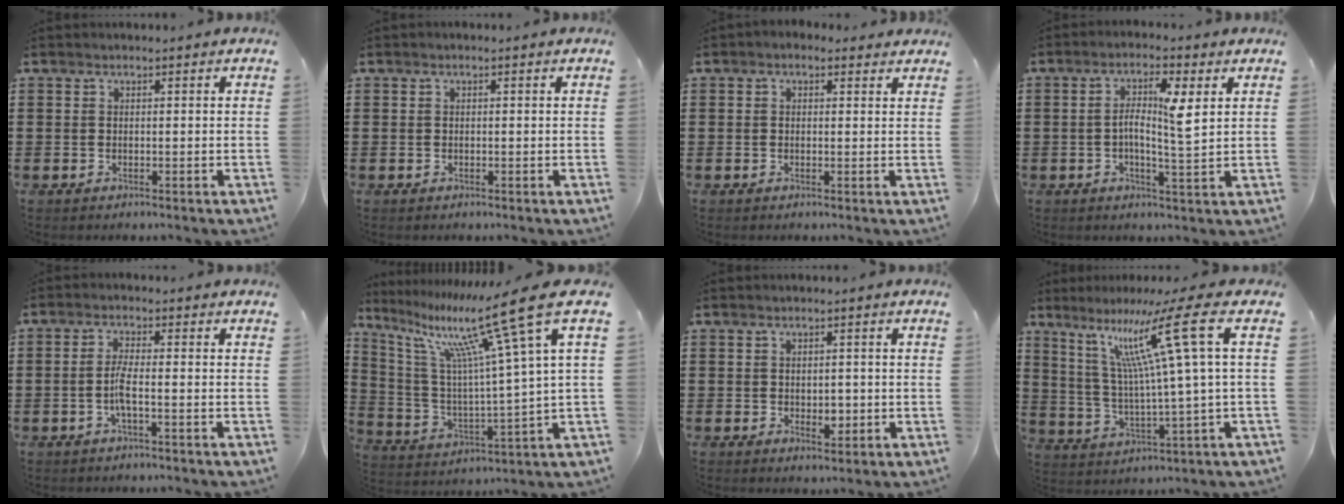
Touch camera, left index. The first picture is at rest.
{"total": 0.0}
{"total": 1.2, "force": [0.5, 1.0, 0.5], "torque": [-0.013, 0.007, 0.009]}
{"total": 6.4, "force": [1.2, 0.8, 6.2], "torque": [-0.115, 0.000, 0.013]}
{"total": 3.7, "force": [-1.2, 0.5, 3.4], "torque": [-0.076, -0.004, -0.028]}
{"total": 17.1, "force": [10.3, 1.2, 13.6], "torque": [-0.271, -0.052, 0.156]}
{"total": 2.4, "force": [-0.3, 1.6, 1.7], "torque": [-0.026, 0.001, -0.007]}
{"total": 14.1, "force": [5.9, -0.5, 12.7], "torque": [-0.253, -0.019, 0.082]}